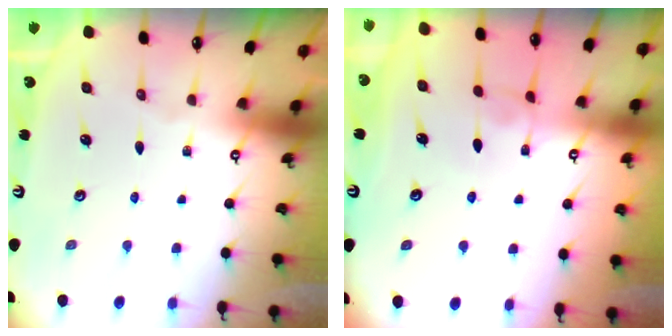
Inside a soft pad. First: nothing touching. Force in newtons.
{"total": 1.5, "press": 1.4, "slide": 0.5}